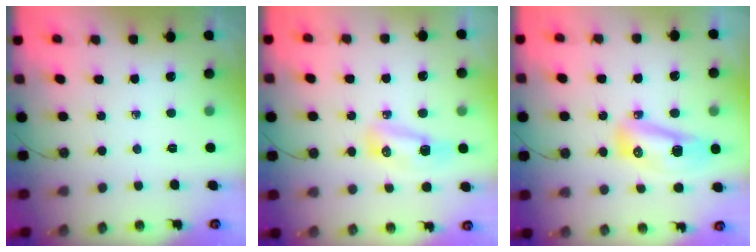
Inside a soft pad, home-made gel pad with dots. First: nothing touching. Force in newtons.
{"total": 8.8, "press": 8.4, "slide": 2.8}
{"total": 18.6, "press": 14.7, "slide": 11.4}